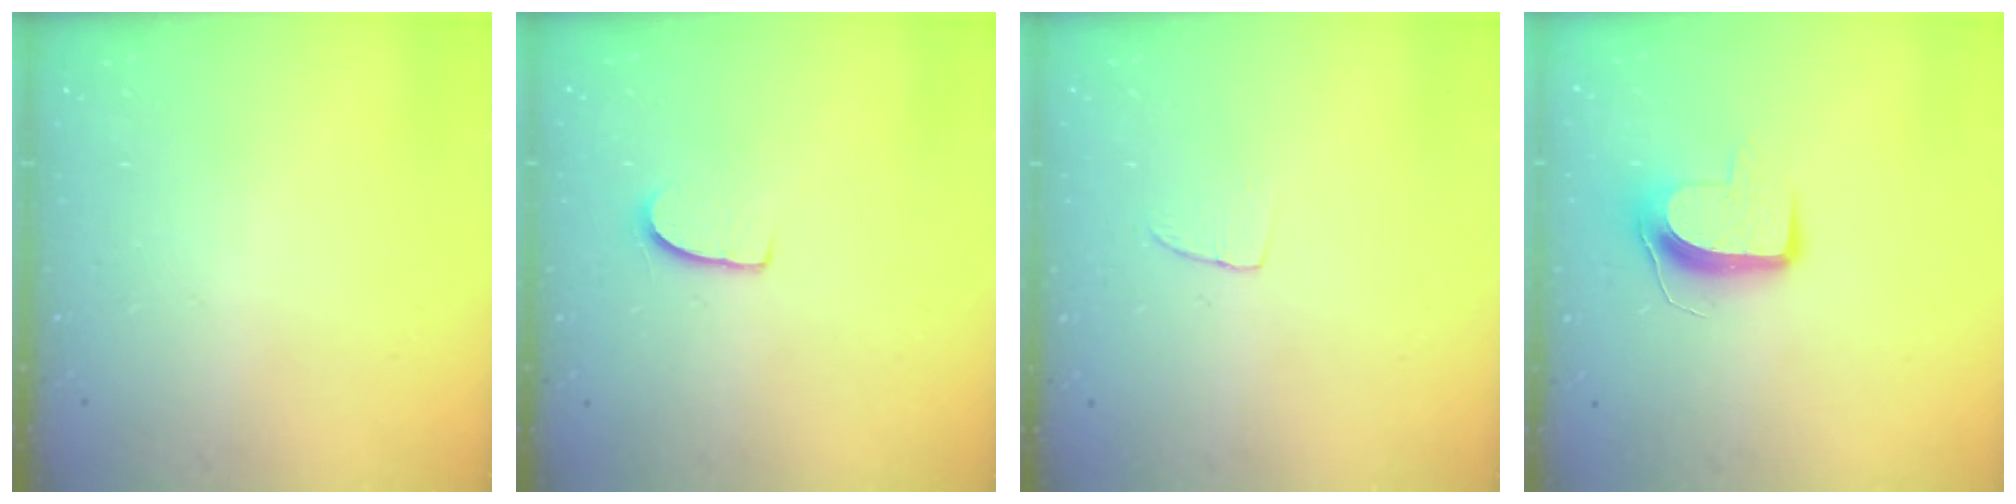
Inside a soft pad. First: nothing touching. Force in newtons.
{"total": 6.6, "press": 6.5, "slide": 0.4}
{"total": 3.3, "press": 3.3, "slide": 0.2}
{"total": 9.3, "press": 9.3, "slide": 0.6}